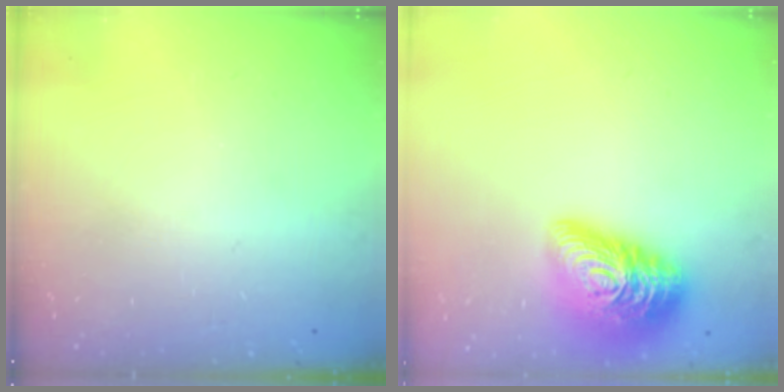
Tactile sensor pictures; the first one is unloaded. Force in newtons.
{"total": 21.0, "press": 21.0, "slide": 1.1}